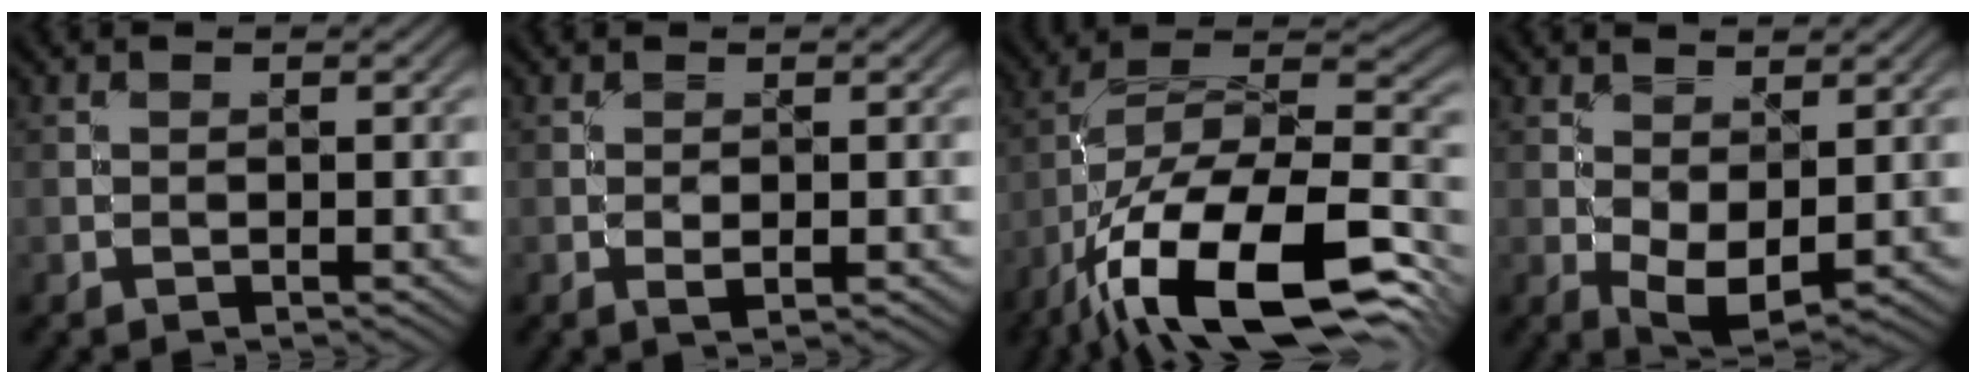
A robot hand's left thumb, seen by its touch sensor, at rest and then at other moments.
{"total": 1.5, "force": [-0.2, 0.6, 1.3], "torque": [-0.023, -0.002, -0.004]}
{"total": 19.2, "force": [-9.8, 7.6, 14.6], "torque": [-0.264, -0.013, -0.175]}
{"total": 4.5, "force": [0.3, 2.4, 3.7], "torque": [-0.079, -0.004, 0.008]}